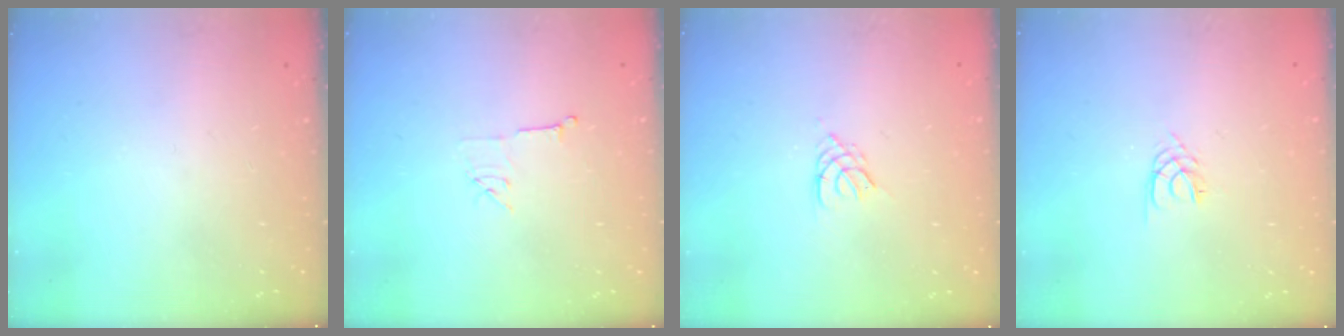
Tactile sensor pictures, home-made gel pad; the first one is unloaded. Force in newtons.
{"total": 6.0, "press": 6.0, "slide": 0.5}
{"total": 2.6, "press": 2.5, "slide": 0.5}
{"total": 2.4, "press": 2.4, "slide": 0.3}